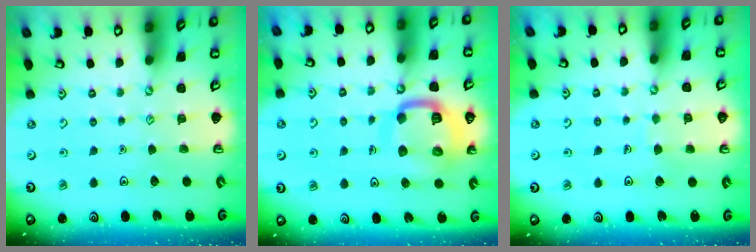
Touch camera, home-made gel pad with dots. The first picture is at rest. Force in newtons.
{"total": 14.9, "press": 14.8, "slide": 1.6}
{"total": 3.4, "press": 3.4, "slide": 0.1}